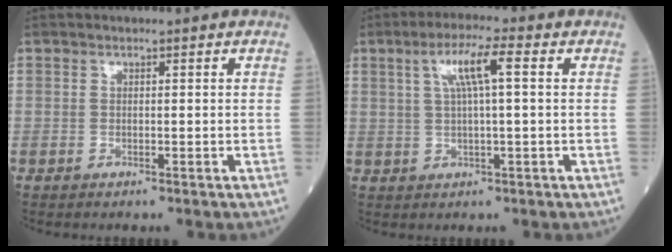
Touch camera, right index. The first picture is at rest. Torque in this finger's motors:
{"motor_torque": [0.20, 0.12, 0.15, 0.09]}